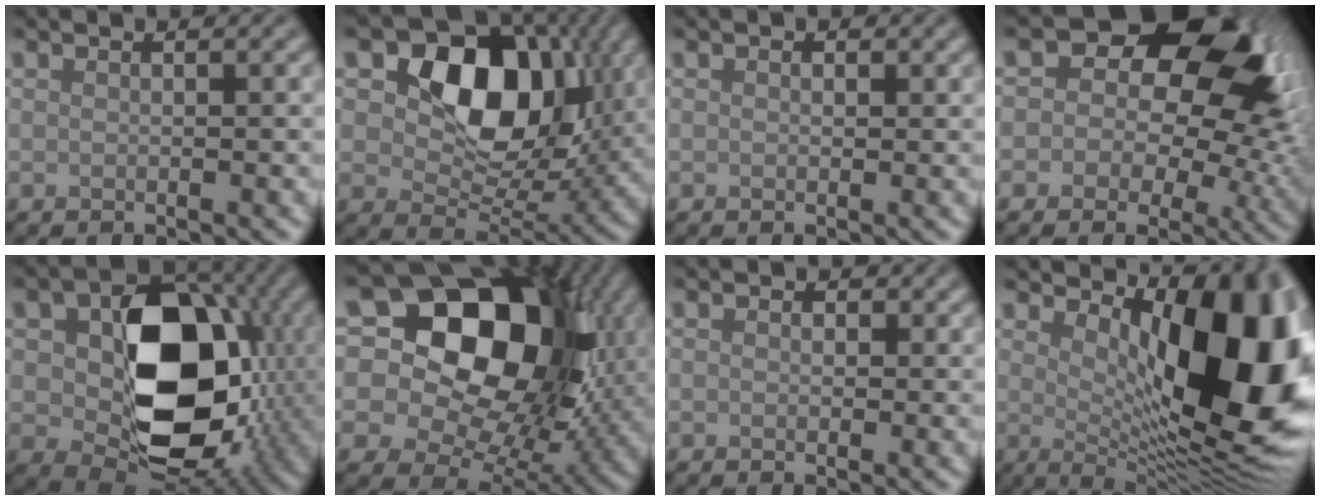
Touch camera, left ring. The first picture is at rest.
{"total": 11.7, "force": [3.7, 8.1, 7.7], "torque": [-0.120, -0.007, 0.056]}
{"total": 0.6, "force": [0.2, 0.5, 0.3], "torque": [-0.001, -0.003, 0.000]}
{"total": 14.7, "force": [4.6, 9.8, 10.0], "torque": [-0.112, 0.029, 0.058]}
{"total": 13.4, "force": [0.3, 9.1, 9.8], "torque": [-0.134, -0.005, 0.011]}
{"total": 21.1, "force": [7.2, 15.0, 12.9], "torque": [-0.252, 0.072, 0.128]}
{"total": 0.9, "force": [0.2, 0.8, 0.3], "torque": [-0.001, -0.003, -0.001]}
{"total": 13.5, "force": [2.4, 5.8, 11.9], "torque": [-0.138, -0.005, 0.040]}